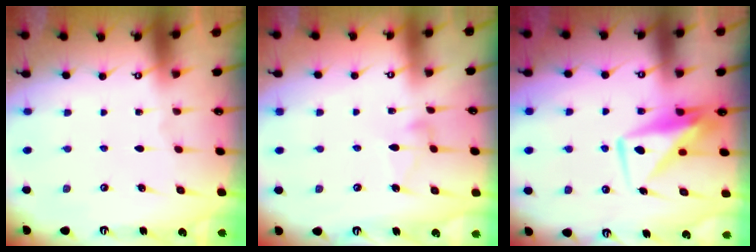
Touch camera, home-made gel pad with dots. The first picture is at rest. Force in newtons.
{"total": 3.9, "press": 3.9, "slide": 0.4}
{"total": 8.5, "press": 8.5, "slide": 0.8}